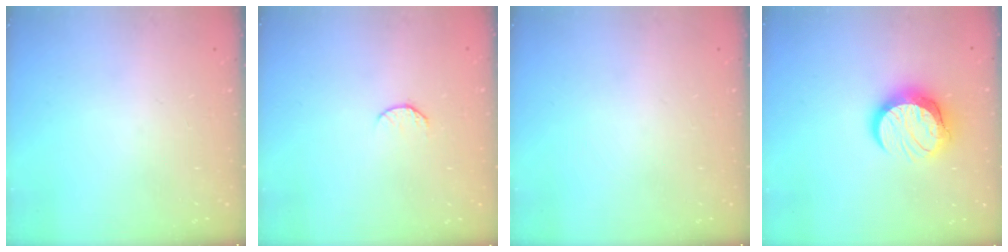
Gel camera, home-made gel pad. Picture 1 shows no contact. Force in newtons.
{"total": 6.8, "press": 6.7, "slide": 0.8}
{"total": 0.0}
{"total": 12.0, "press": 12.0, "slide": 1.0}